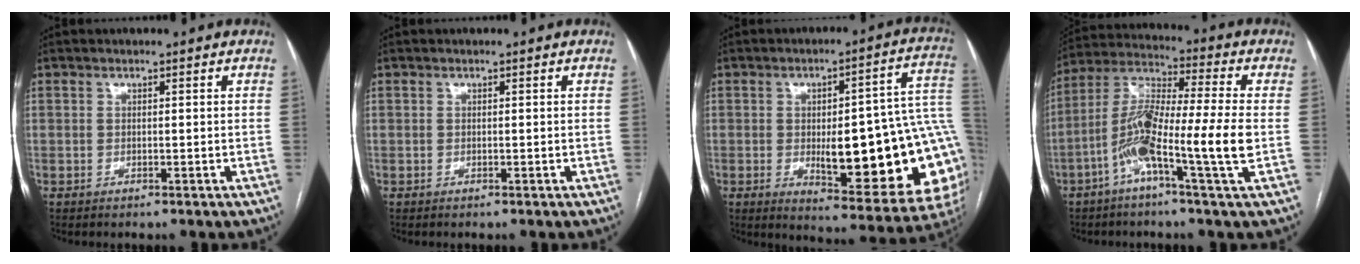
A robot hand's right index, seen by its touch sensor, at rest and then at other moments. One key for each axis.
{"total": 0.0}
{"total": 25.2, "fx": -2.2, "fy": 6.3, "fz": 24.3, "tx": -0.218, "ty": 0.021, "tz": -0.010}
{"total": 14.1, "fx": -4.0, "fy": -0.2, "fz": 13.5, "tx": -0.263, "ty": 0.005, "tz": -0.088}